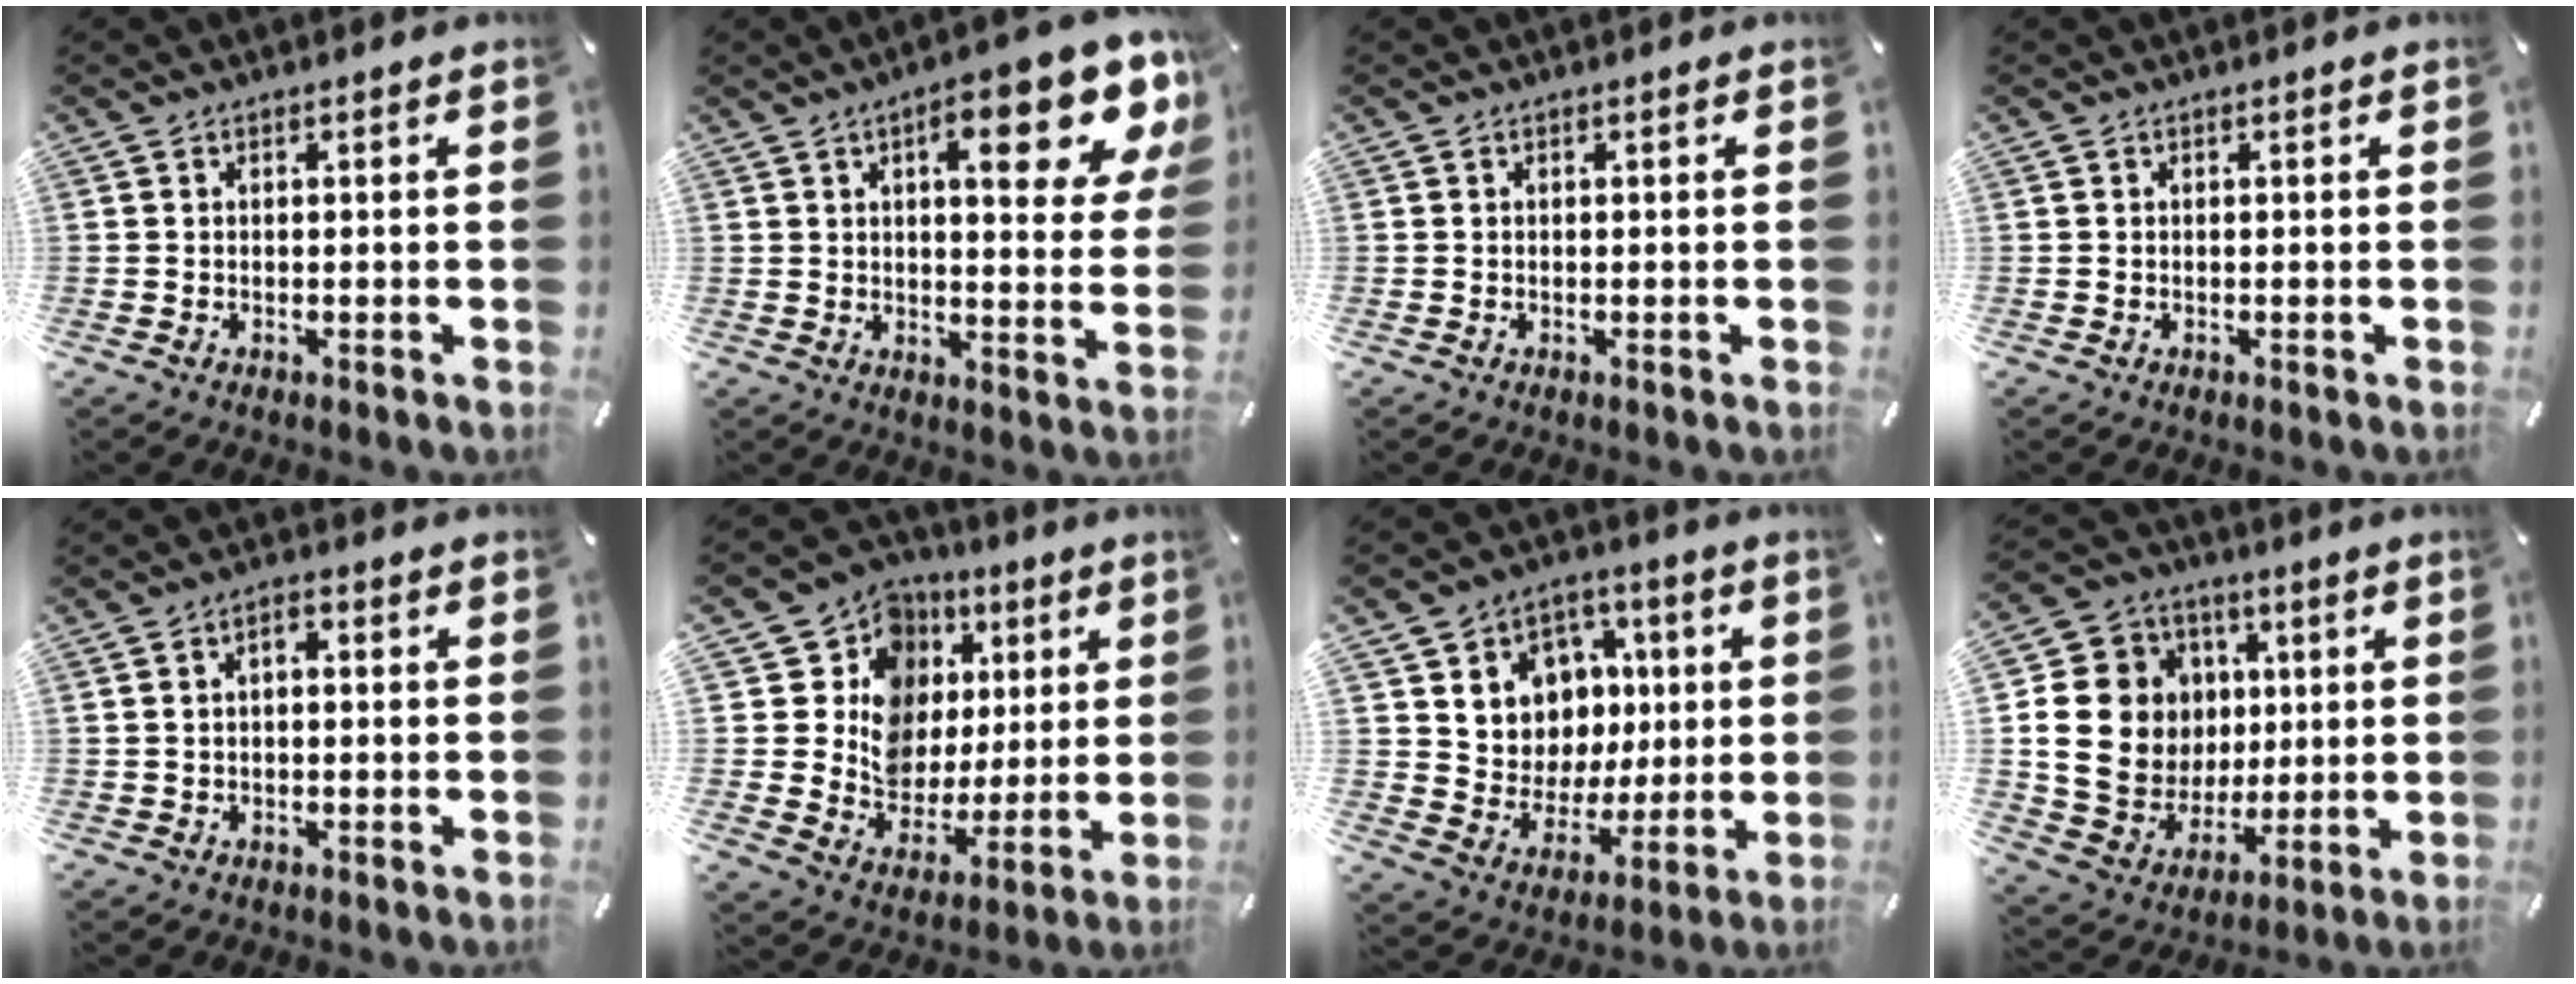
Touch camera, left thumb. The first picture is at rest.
{"total": 15.8, "force": [8.1, 5.5, 12.5], "torque": [-0.160, -0.040, 0.122]}
{"total": 0.0}
{"total": 0.0}
{"total": 2.4, "force": [-0.3, 1.5, 1.9], "torque": [-0.029, 0.007, -0.010]}
{"total": 13.5, "force": [3.8, 12.4, 3.7], "torque": [-0.052, -0.038, 0.082]}
{"total": 10.9, "force": [1.6, 10.7, 1.1], "torque": [-0.013, -0.025, 0.044]}
{"total": 17.2, "force": [1.9, 15.8, 6.4], "torque": [-0.128, -0.002, 0.057]}